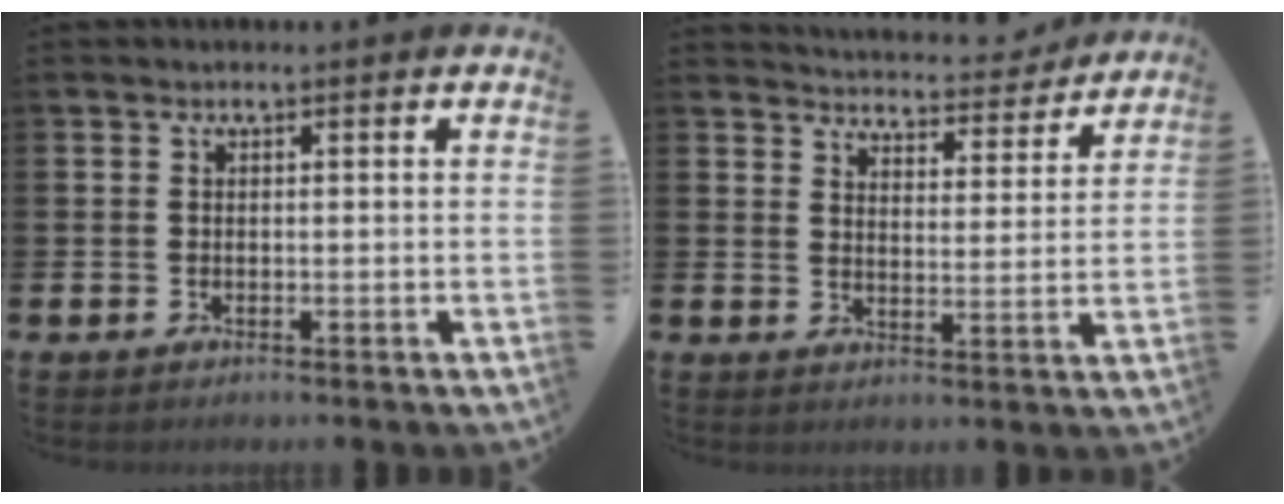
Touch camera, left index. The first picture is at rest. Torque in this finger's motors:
{"motor_torque": [1.06, -1.07, 0.30, 0.07]}